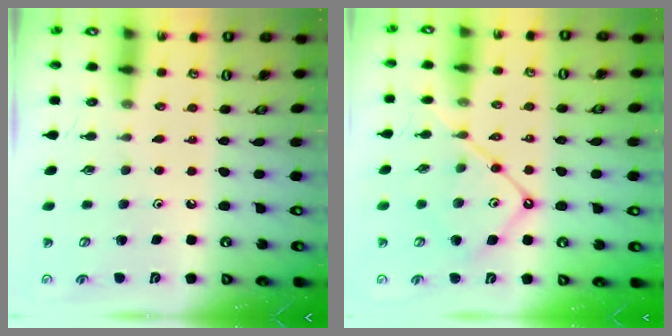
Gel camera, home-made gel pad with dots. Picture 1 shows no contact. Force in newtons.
{"total": 12.2, "press": 12.2, "slide": 1.1}